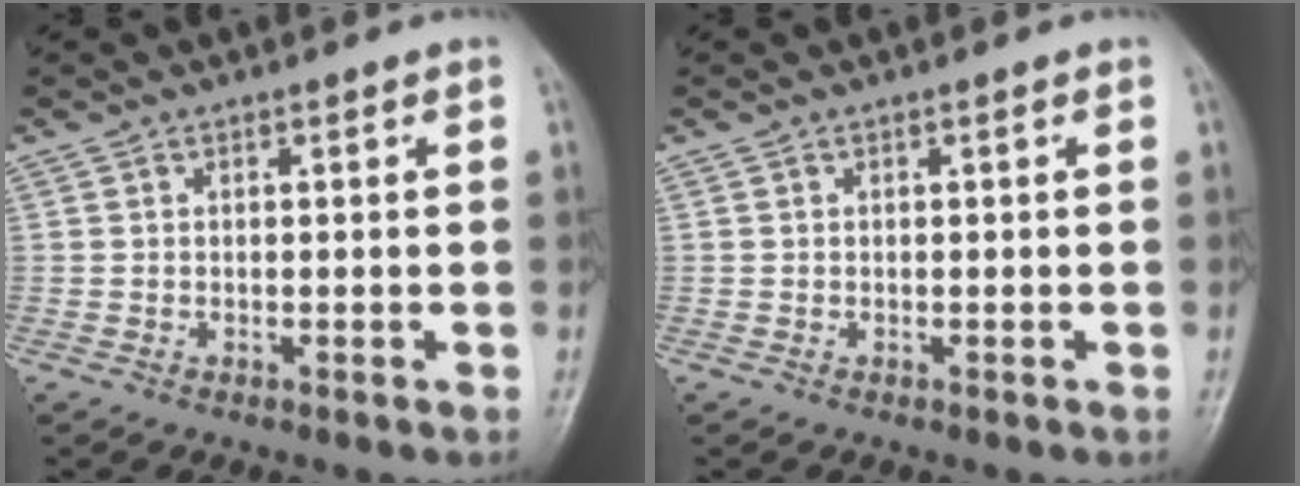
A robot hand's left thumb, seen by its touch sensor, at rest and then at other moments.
{"total": 0.0}